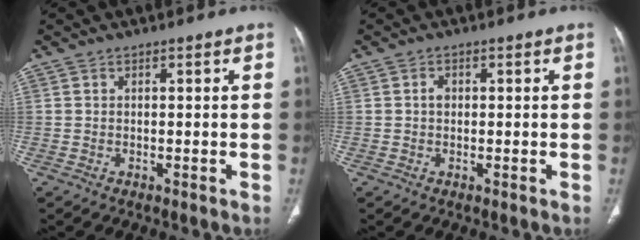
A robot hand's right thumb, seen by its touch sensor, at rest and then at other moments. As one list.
[{"total": 1.3, "force": [0.1, 1.0, 0.8], "torque": [-0.009, 0.003, -0.001]}]